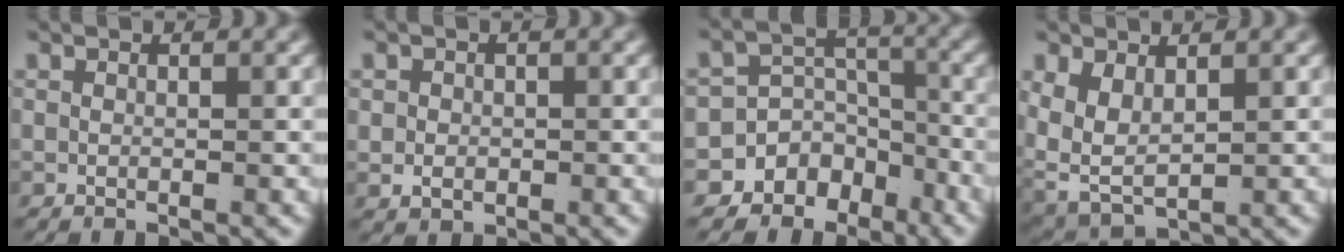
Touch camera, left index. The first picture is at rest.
{"total": 1.9, "force": [-0.1, 1.6, 0.9], "torque": [-0.020, -0.011, 0.007]}
{"total": 12.0, "force": [-5.3, 9.9, 4.2], "torque": [-0.088, -0.042, -0.090]}
{"total": 7.2, "force": [0.0, 6.1, 3.8], "torque": [-0.121, -0.033, 0.011]}